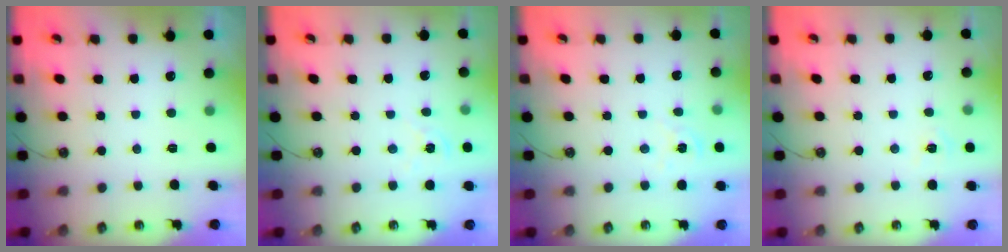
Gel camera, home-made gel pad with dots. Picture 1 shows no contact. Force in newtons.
{"total": 2.2, "press": 2.2, "slide": 0.3}
{"total": 1.8, "press": 1.8, "slide": 0.3}
{"total": 4.3, "press": 4.2, "slide": 0.4}